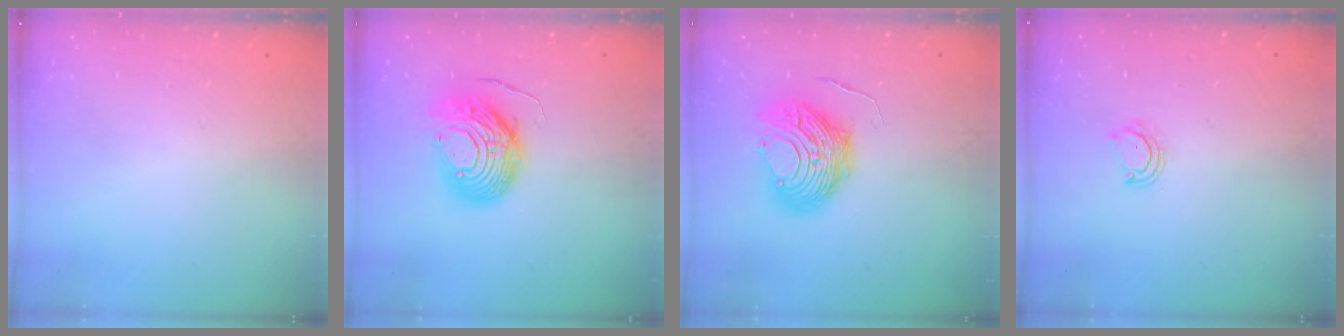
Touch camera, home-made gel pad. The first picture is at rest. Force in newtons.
{"total": 12.9, "press": 12.8, "slide": 1.3}
{"total": 13.5, "press": 13.4, "slide": 1.4}
{"total": 3.9, "press": 3.9, "slide": 0.4}